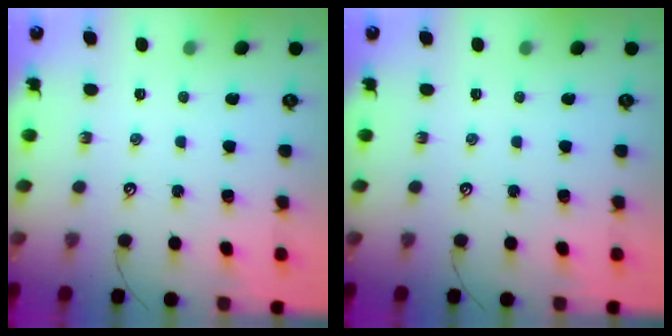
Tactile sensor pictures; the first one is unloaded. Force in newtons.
{"total": 0.0}